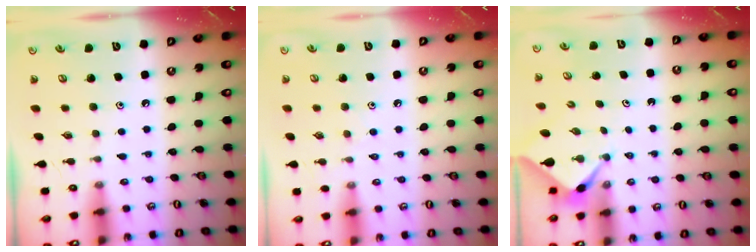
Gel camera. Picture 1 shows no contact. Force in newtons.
{"total": 2.4, "press": 2.4, "slide": 0.5}
{"total": 2.4, "press": 2.4, "slide": 0.1}